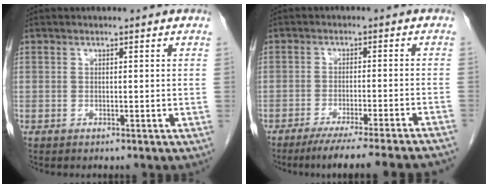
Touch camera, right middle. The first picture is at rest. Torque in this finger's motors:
{"motor_torque": [1.07, -1.07, 0.14, 0.09]}